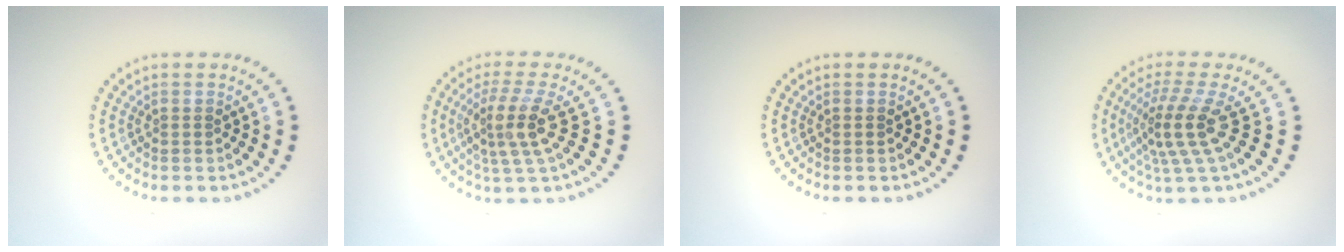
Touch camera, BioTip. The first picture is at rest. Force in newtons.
{"total": 3.9, "press": 2.7, "slide": 2.7}
{"total": 0.0}
{"total": 4.2, "press": 2.8, "slide": 3.1}